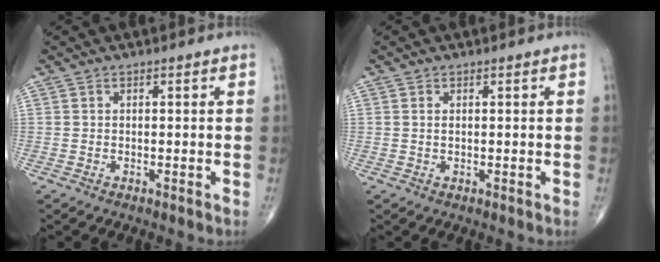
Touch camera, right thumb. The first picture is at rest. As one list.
[{"total": 0.7, "force": [0.2, 0.3, 0.6], "torque": [-0.015, 0.001, 0.006]}]